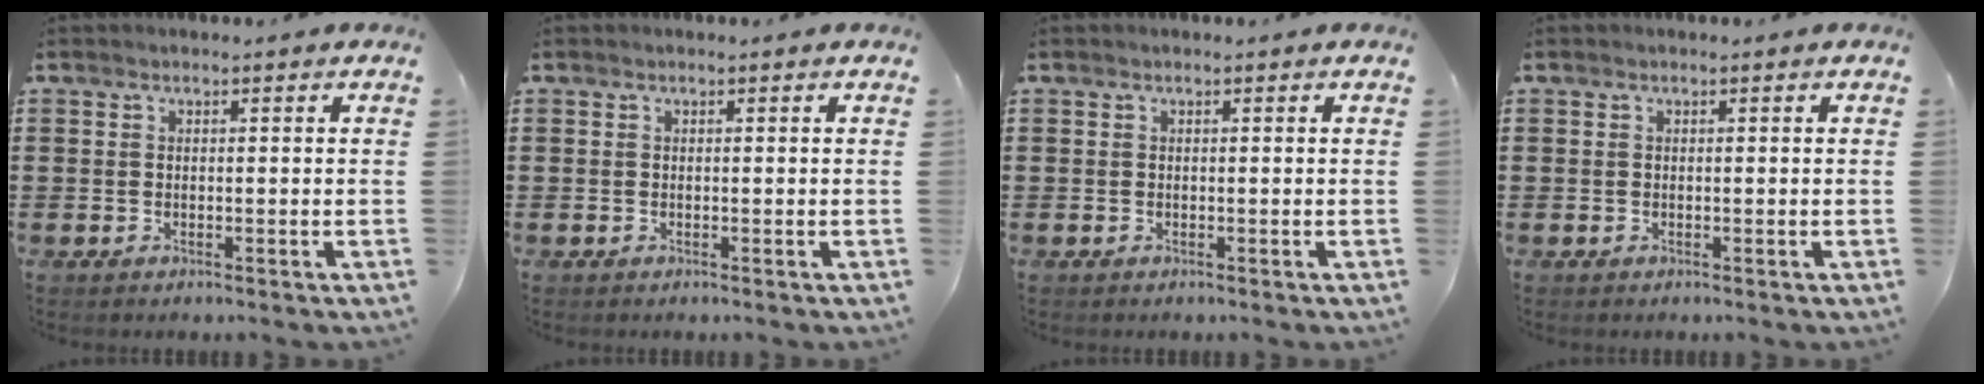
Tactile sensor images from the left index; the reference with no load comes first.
{"total": 0.0}
{"total": 0.0}
{"total": 0.0}